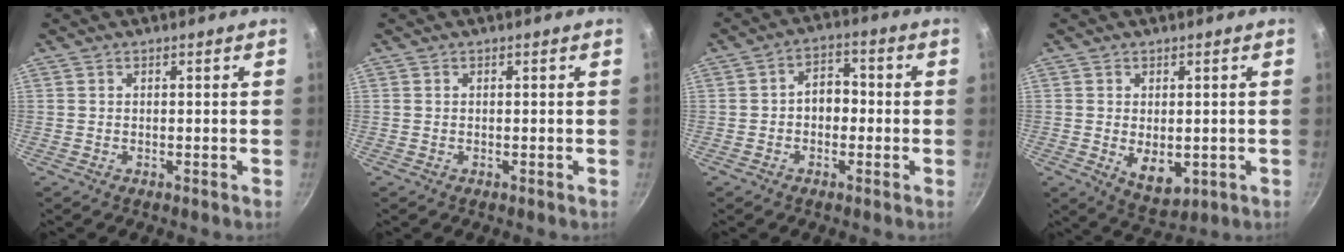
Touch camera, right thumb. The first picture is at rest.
{"total": 0.0}
{"total": 5.3, "force": [-0.7, 3.9, 3.5], "torque": [-0.018, 0.019, -0.019]}
{"total": 6.6, "force": [-0.7, 4.2, 5.0], "torque": [-0.065, -0.014, 0.005]}